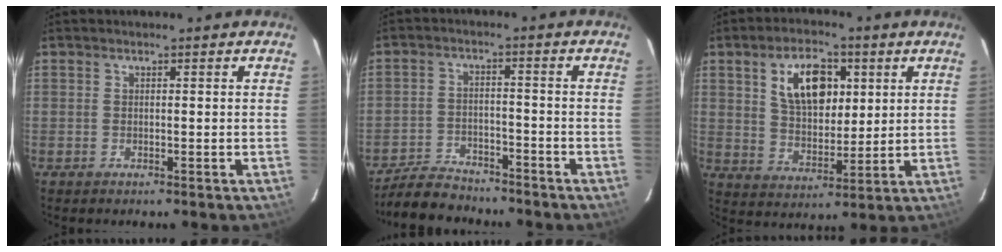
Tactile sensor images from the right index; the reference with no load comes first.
{"total": 8.9, "force": [-8.0, 3.0, 2.2], "torque": [-0.079, 0.004, -0.129]}
{"total": 11.8, "force": [4.2, 6.7, 8.7], "torque": [-0.151, 0.019, 0.081]}